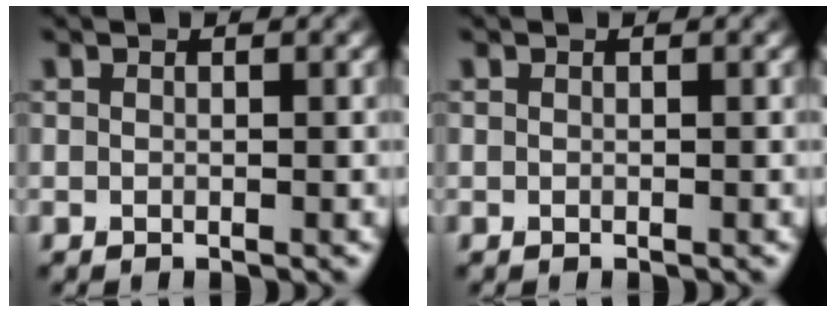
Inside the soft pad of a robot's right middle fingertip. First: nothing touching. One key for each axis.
{"total": 0.0}